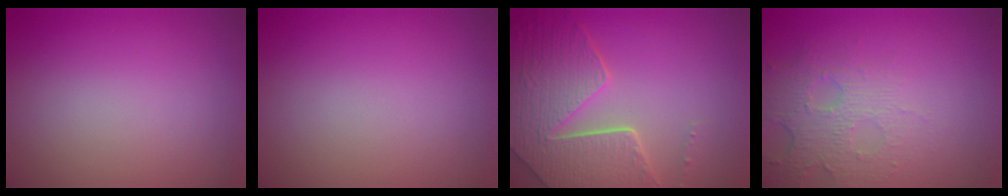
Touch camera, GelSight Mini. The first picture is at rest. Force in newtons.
{"total": 0.0}
{"total": 8.7, "press": 6.2, "slide": 6.1}
{"total": 3.9, "press": 3.0, "slide": 2.5}